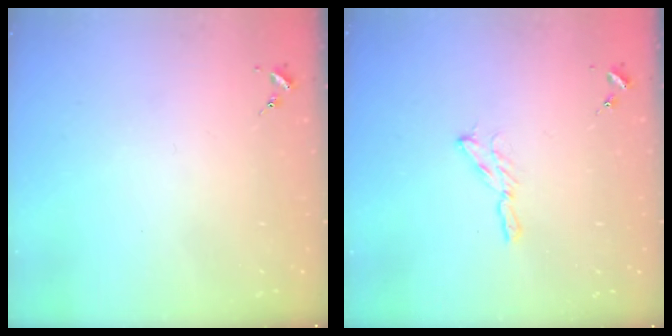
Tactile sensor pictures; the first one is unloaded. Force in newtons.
{"total": 4.9, "press": 4.8, "slide": 0.2}